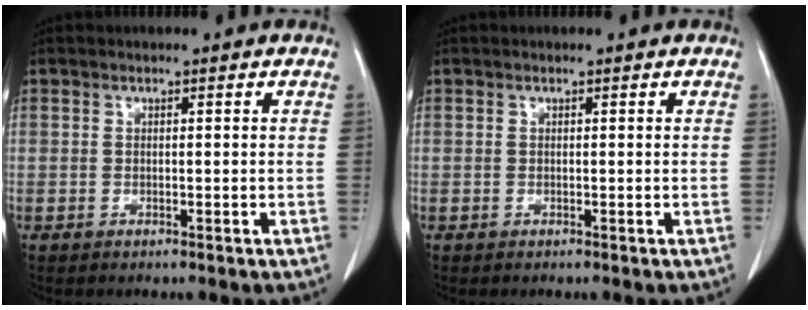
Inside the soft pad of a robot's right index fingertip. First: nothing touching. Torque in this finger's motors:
{"motor_torque": [0.00, 0.01, 0.00, 0.00]}